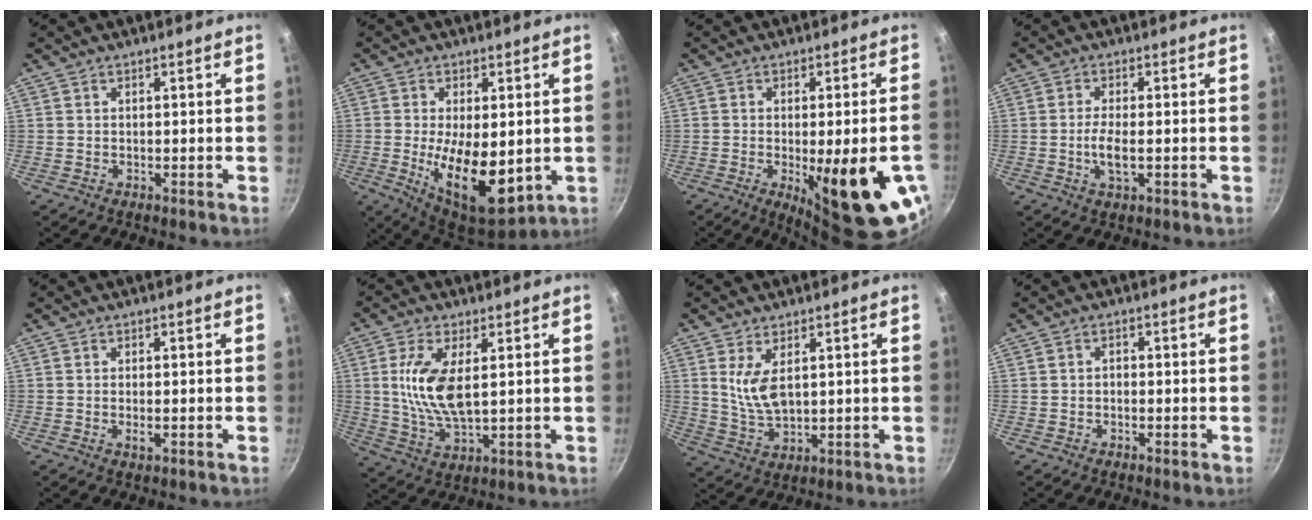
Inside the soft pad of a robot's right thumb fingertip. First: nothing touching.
{"total": 16.1, "force": [-1.9, 7.6, 14.1], "torque": [-0.213, -0.017, -0.015]}
{"total": 18.6, "force": [-5.5, 5.2, 17.0], "torque": [-0.203, -0.001, -0.059]}
{"total": 4.5, "force": [-0.8, 1.5, 4.2], "torque": [-0.091, 0.002, -0.020]}
{"total": 1.8, "force": [-0.4, 0.6, 1.6], "torque": [-0.035, -0.001, -0.009]}
{"total": 11.1, "force": [1.9, 4.8, 9.8], "torque": [-0.196, -0.008, 0.043]}
{"total": 7.2, "force": [2.1, 3.6, 5.9], "torque": [-0.109, -0.024, 0.050]}
{"total": 1.0, "force": [-0.5, 0.7, 0.5], "torque": [-0.009, 0.007, -0.008]}